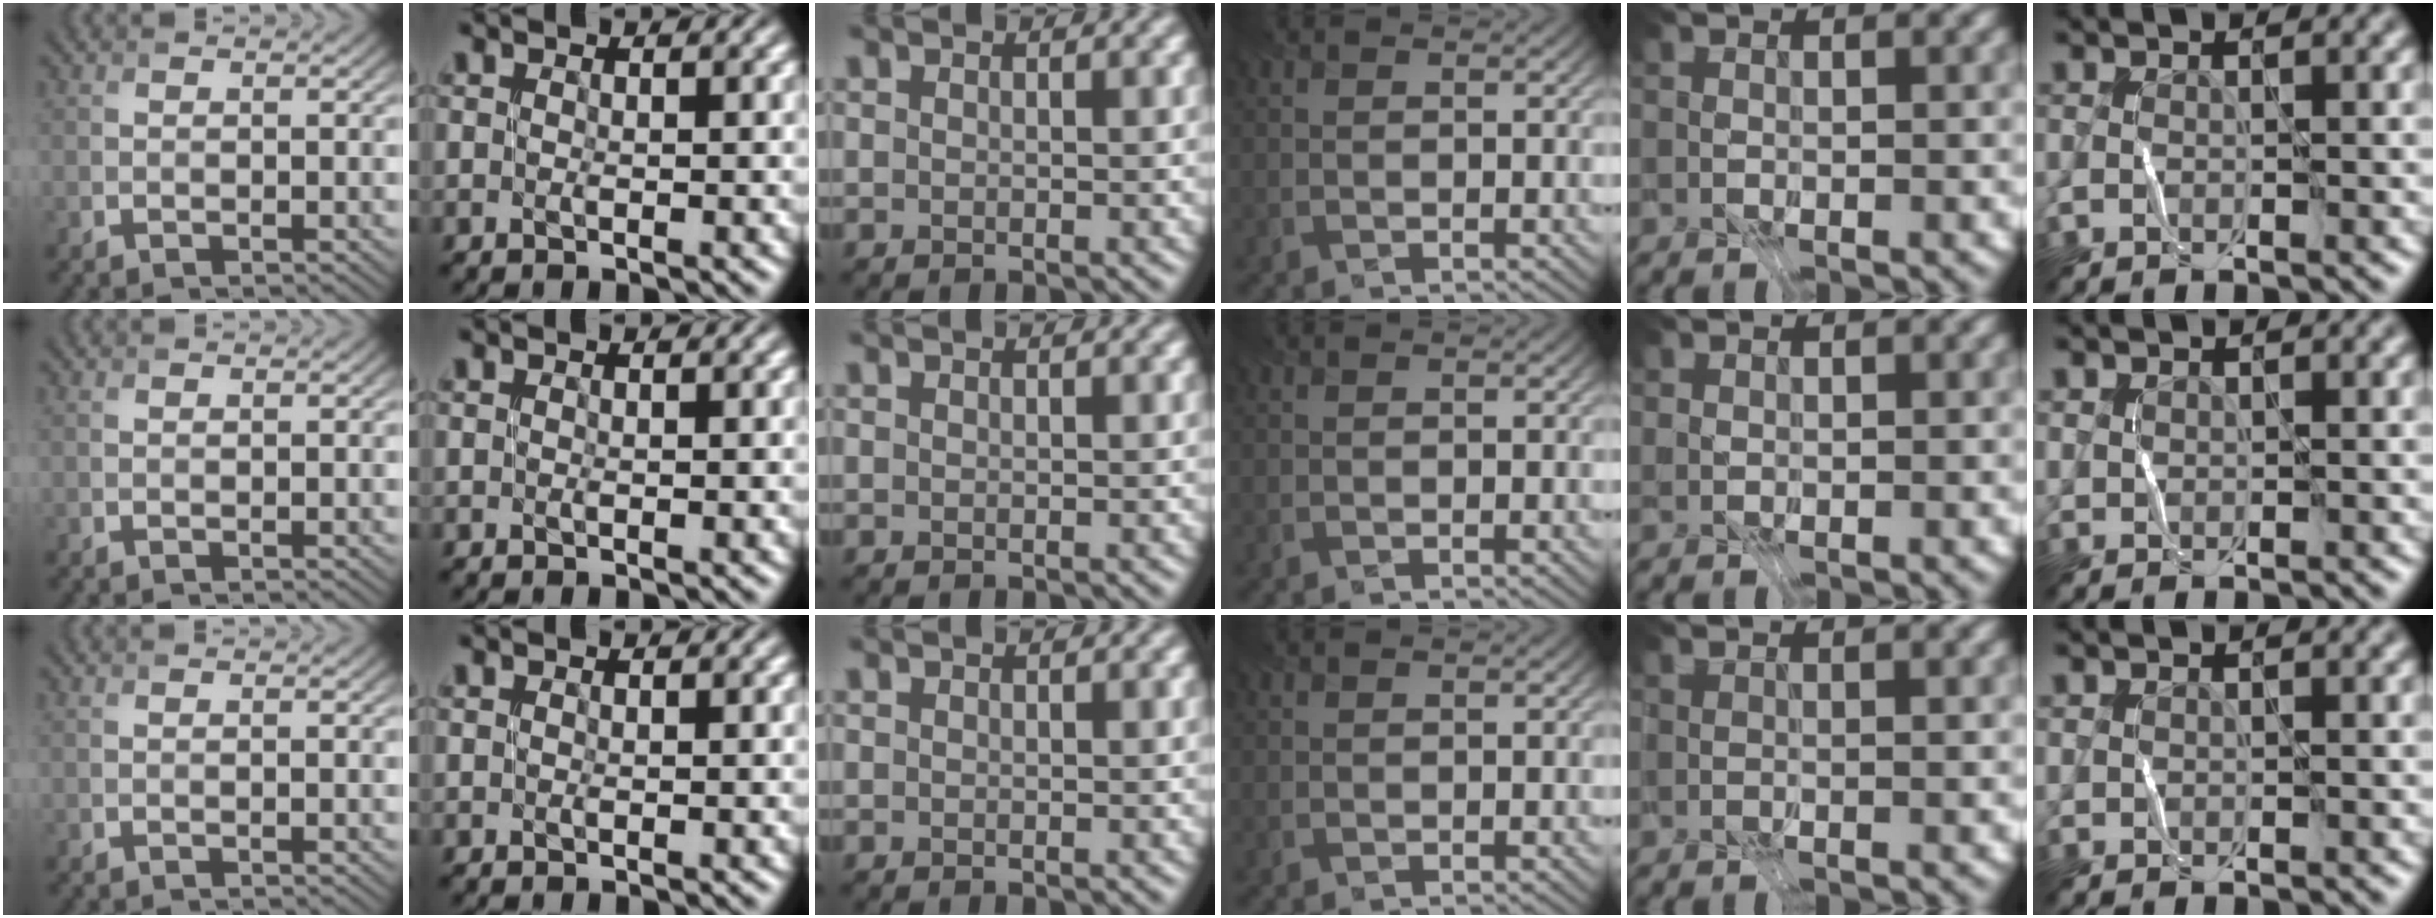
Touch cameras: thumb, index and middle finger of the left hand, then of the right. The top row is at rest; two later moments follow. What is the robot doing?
{"motion": "fold", "object": "receipt paper"}